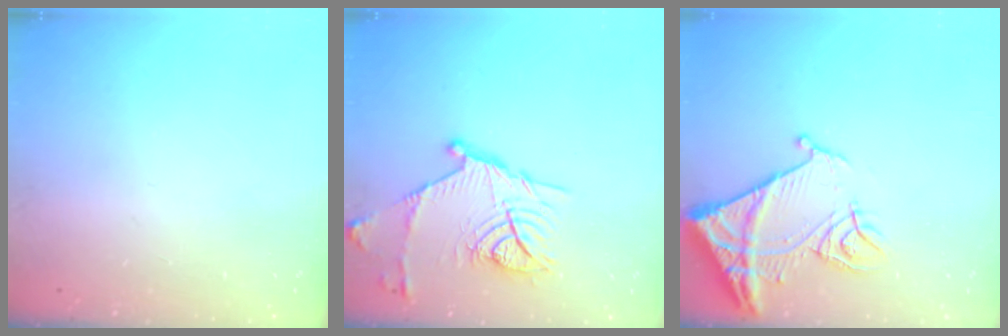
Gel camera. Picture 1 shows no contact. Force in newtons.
{"total": 15.9, "press": 15.9, "slide": 0.3}
{"total": 13.7, "press": 13.6, "slide": 1.4}